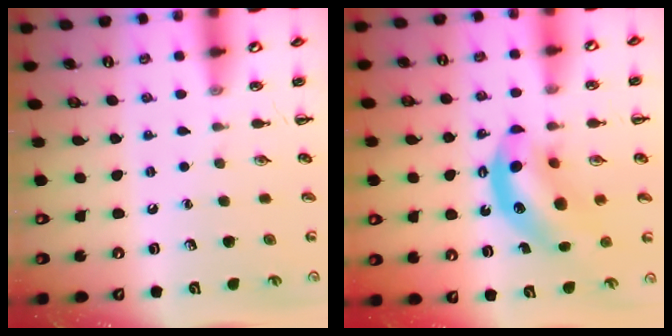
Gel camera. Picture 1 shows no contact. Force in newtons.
{"total": 10.7, "press": 10.4, "slide": 2.6}